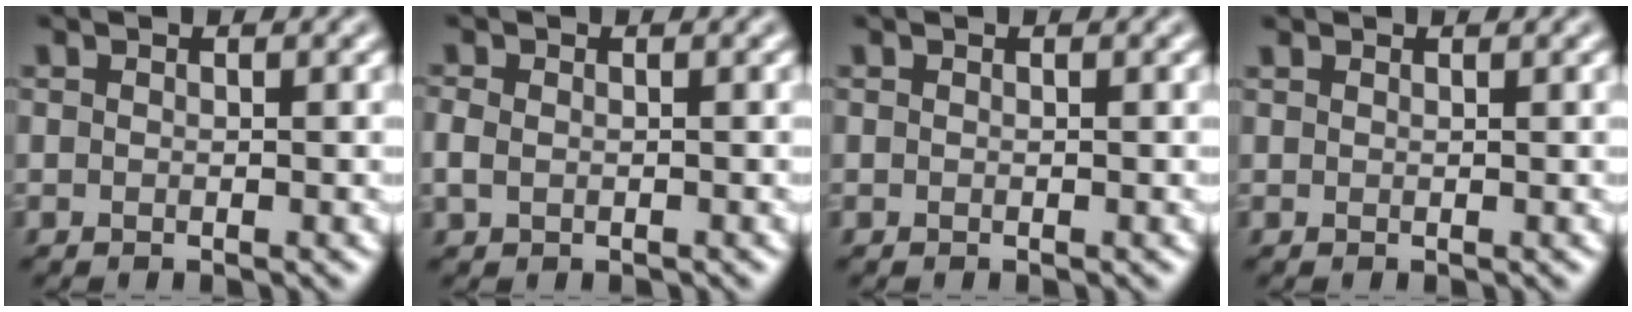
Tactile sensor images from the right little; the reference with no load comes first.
{"total": 1.6, "force": [-0.4, 1.3, 0.9], "torque": [-0.021, -0.005, -0.007]}
{"total": 0.0}
{"total": 0.7, "force": [0.6, 0.2, 0.1], "torque": [-0.004, 0.001, 0.011]}